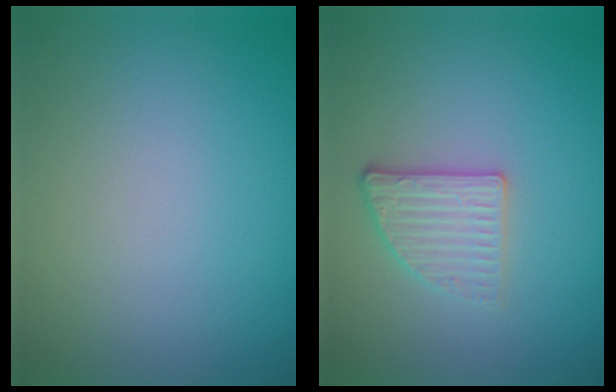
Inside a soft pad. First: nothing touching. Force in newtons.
{"total": 2.6, "press": 2.3, "slide": 1.2}